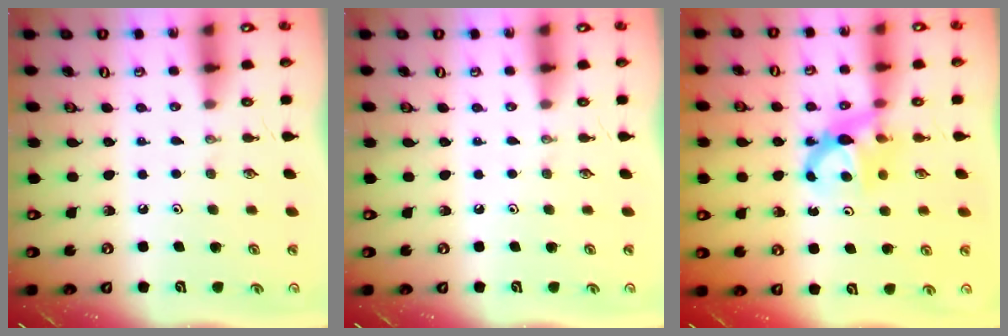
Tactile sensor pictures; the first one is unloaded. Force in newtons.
{"total": 0.0}
{"total": 6.9, "press": 6.9, "slide": 0.3}